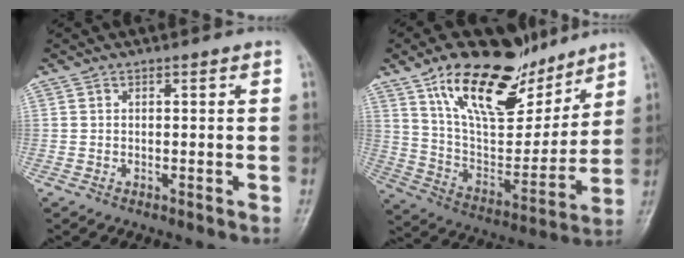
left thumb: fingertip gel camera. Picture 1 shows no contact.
{"total": 23.5, "force": [15.0, 10.6, 14.8], "torque": [-0.197, -0.060, 0.265]}